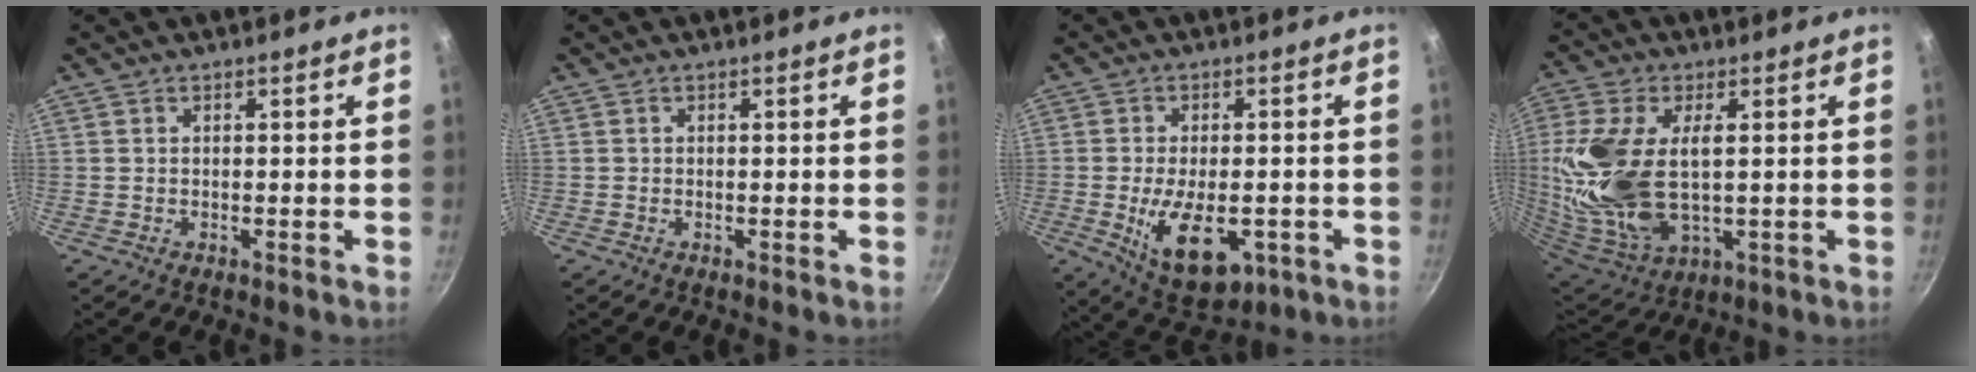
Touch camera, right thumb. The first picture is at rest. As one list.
[{"total": 0.0}, {"total": 12.4, "force": [-3.6, 6.5, 9.9], "torque": [-0.154, -0.003, -0.042]}, {"total": 19.8, "force": [0.8, 10.4, 16.9], "torque": [-0.378, -0.015, 0.028]}]